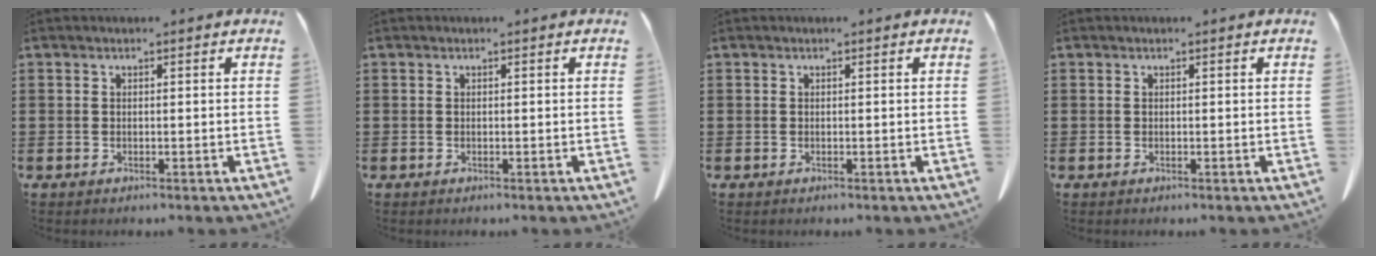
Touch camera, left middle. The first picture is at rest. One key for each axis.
{"total": 0.0}
{"total": 0.0}
{"total": 0.0}